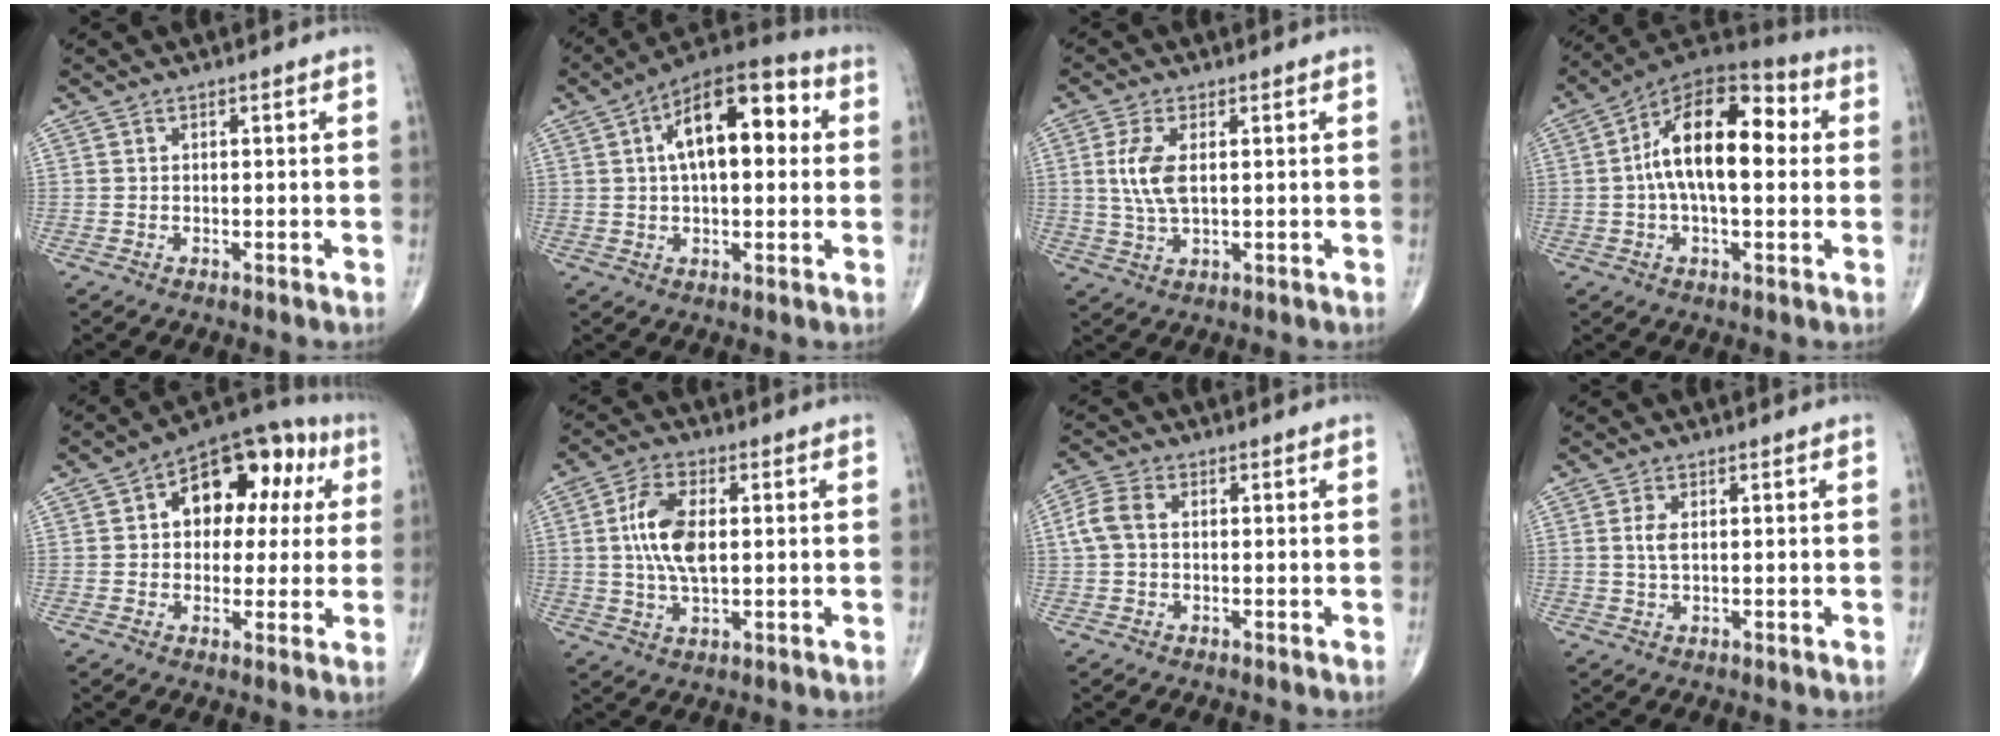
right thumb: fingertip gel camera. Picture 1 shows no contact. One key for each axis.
{"total": 16.3, "fx": 3.4, "fy": 7.9, "fz": 13.9, "tx": -0.193, "ty": 0.030, "tz": 0.044}
{"total": 6.5, "fx": 1.0, "fy": 2.9, "fz": 5.7, "tx": -0.130, "ty": -0.001, "tz": 0.022}
{"total": 17.5, "fx": 1.7, "fy": 8.8, "fz": 15.0, "tx": -0.233, "ty": 0.038, "tz": 0.016}
{"total": 16.1, "fx": 4.0, "fy": 10.4, "fz": 11.6, "tx": -0.101, "ty": 0.030, "tz": 0.049}
{"total": 9.5, "fx": 1.0, "fy": 4.6, "fz": 8.2, "tx": -0.166, "ty": 0.002, "tz": 0.019}
{"total": 4.8, "fx": 0.4, "fy": 3.2, "fz": 3.5, "tx": -0.088, "ty": 0.014, "tz": 0.002}
{"total": 2.3, "fx": 0.4, "fy": 1.0, "fz": 2.0, "tx": -0.046, "ty": 0.001, "tz": 0.009}